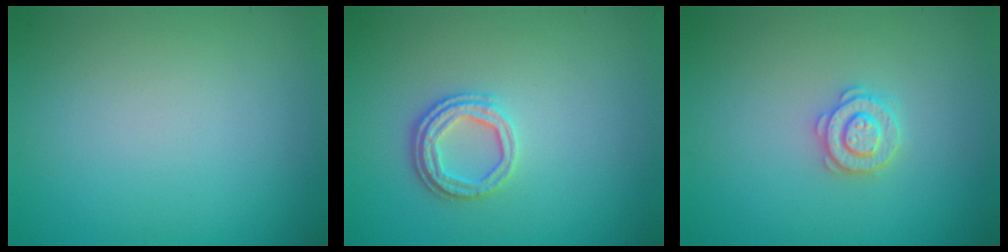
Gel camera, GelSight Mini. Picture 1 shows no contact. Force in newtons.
{"total": 2.5, "press": 2.1, "slide": 1.4}
{"total": 2.6, "press": 2.5, "slide": 0.5}